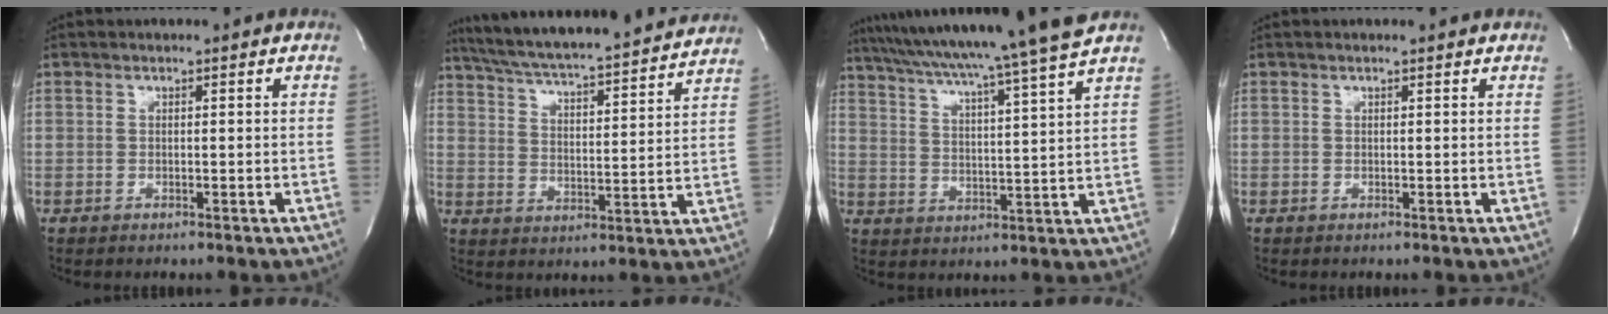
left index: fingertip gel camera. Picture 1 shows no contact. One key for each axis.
{"total": 22.7, "fx": 20.7, "fy": 1.5, "fz": 9.4, "tx": -0.163, "ty": -0.007, "tz": 0.290}
{"total": 18.7, "fx": 16.2, "fy": -2.6, "fz": 9.0, "tx": -0.159, "ty": -0.029, "tz": 0.231}
{"total": 0.7, "fx": 0.7, "fy": 0.0, "fz": 0.3, "tx": -0.012, "ty": 0.005, "tz": 0.007}